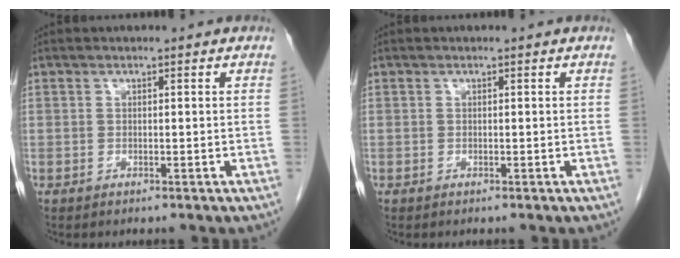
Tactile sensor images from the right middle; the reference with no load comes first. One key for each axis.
{"total": 0.0}